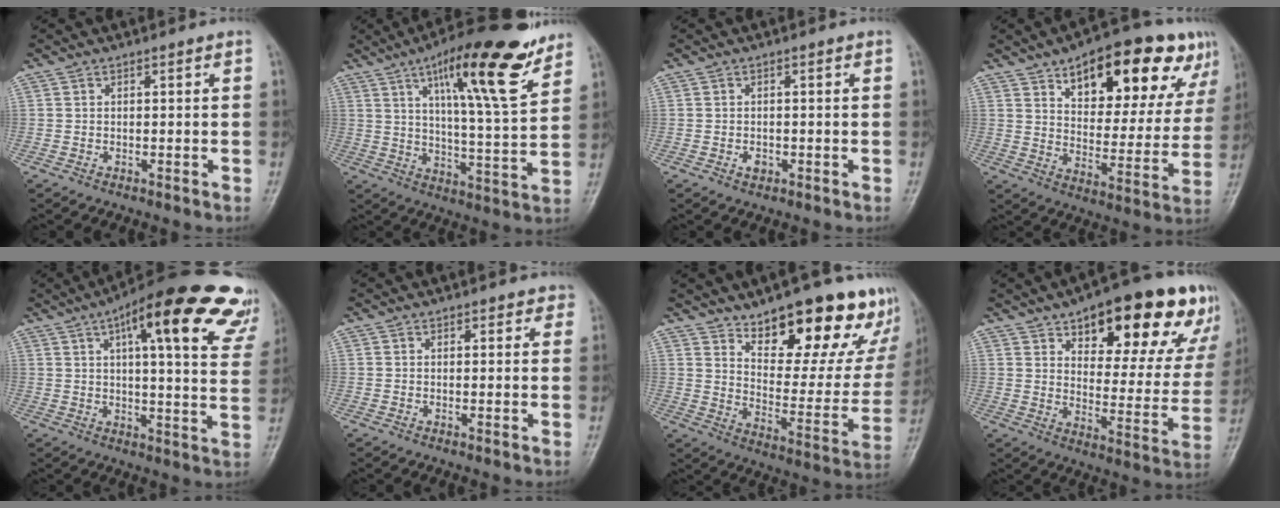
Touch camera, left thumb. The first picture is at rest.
{"total": 19.0, "force": [11.3, 4.0, 14.8], "torque": [-0.205, -0.053, 0.177]}
{"total": 1.3, "force": [-0.5, 1.0, 0.7], "torque": [-0.008, 0.001, -0.007]}
{"total": 23.0, "force": [12.8, 10.1, 16.2], "torque": [-0.174, -0.026, 0.188]}
{"total": 27.1, "force": [15.3, 7.0, 21.3], "torque": [-0.264, -0.024, 0.193]}
{"total": 1.5, "force": [1.0, 1.1, 0.5], "torque": [0.016, -0.003, 0.006]}
{"total": 23.1, "force": [15.3, 9.2, 14.7], "torque": [-0.140, -0.097, 0.219]}
{"total": 25.4, "force": [14.9, 10.3, 17.8], "torque": [-0.185, -0.037, 0.204]}